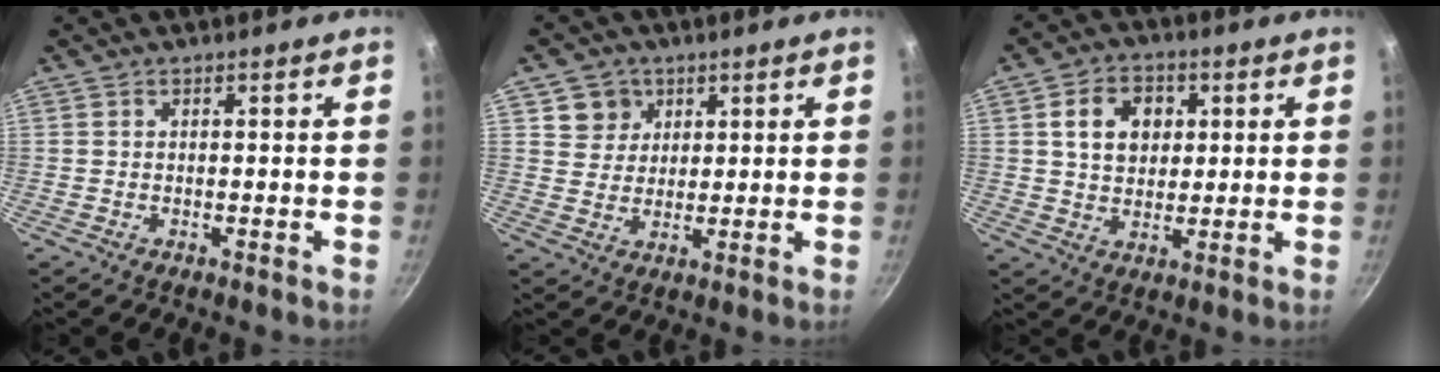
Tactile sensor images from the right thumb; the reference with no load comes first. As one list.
[{"total": 5.6, "force": [2.5, 5.0, 0.9], "torque": [0.022, 0.000, 0.042]}, {"total": 9.1, "force": [2.3, 7.0, 5.4], "torque": [-0.065, 0.005, 0.034]}]